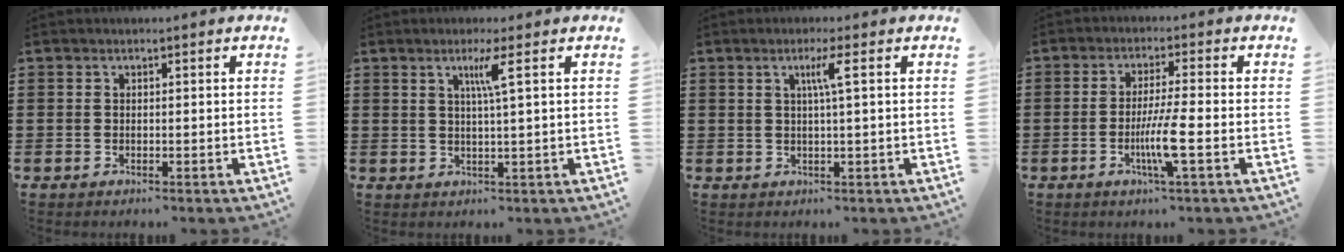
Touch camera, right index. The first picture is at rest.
{"total": 3.6, "force": [1.4, -0.5, 3.3], "torque": [-0.067, -0.006, 0.019]}
{"total": 3.1, "force": [0.8, -0.3, 3.0], "torque": [-0.058, -0.002, 0.010]}
{"total": 6.2, "force": [-1.9, -0.1, 5.9], "torque": [-0.113, -0.018, -0.037]}